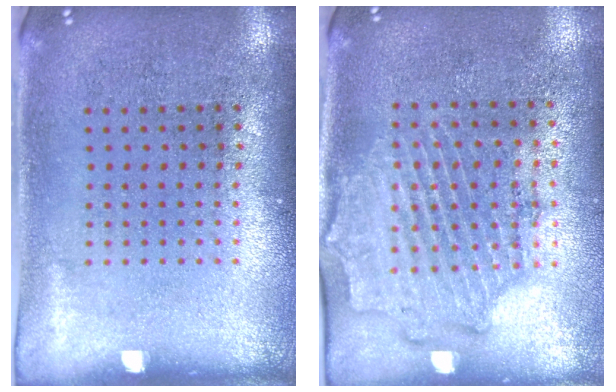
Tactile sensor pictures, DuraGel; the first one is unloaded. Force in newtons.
{"total": 1.8, "press": 1.6, "slide": 0.7}